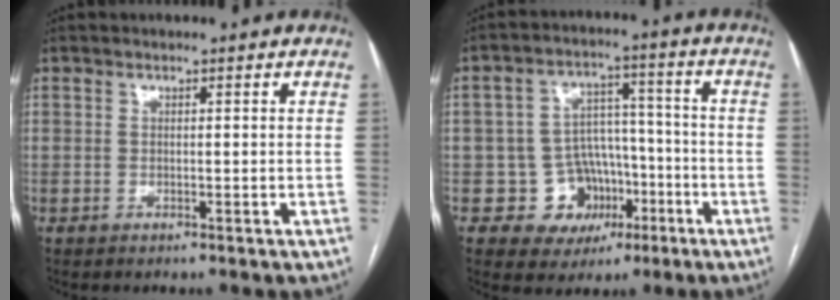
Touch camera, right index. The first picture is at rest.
{"total": 9.2, "force": [-3.3, 8.3, 2.1], "torque": [-0.014, 0.034, -0.039]}